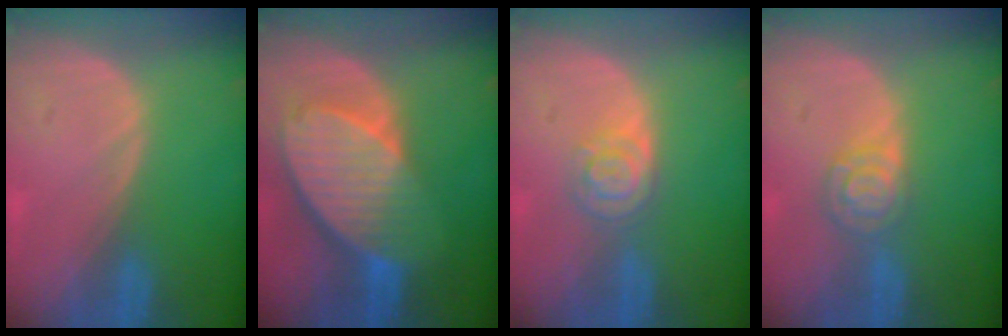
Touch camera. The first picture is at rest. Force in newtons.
{"total": 10.3, "press": 8.9, "slide": 5.2}
{"total": 4.4, "press": 3.9, "slide": 2.0}
{"total": 4.8, "press": 4.2, "slide": 2.3}